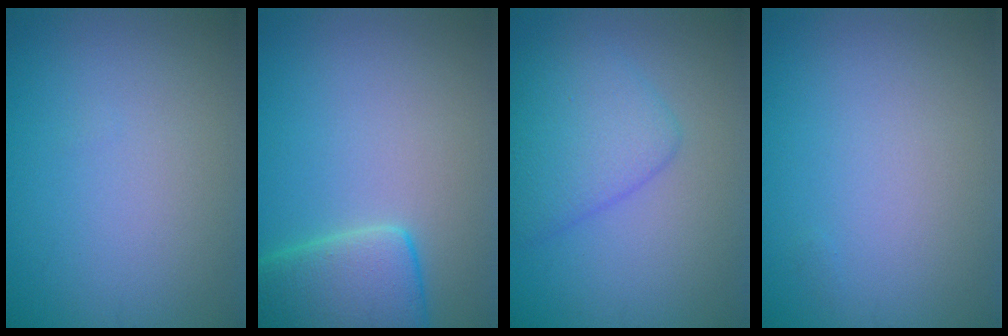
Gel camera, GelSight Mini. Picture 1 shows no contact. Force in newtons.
{"total": 6.6, "press": 6.6, "slide": 0.5}
{"total": 4.2, "press": 4.2, "slide": 0.1}
{"total": 0.0}